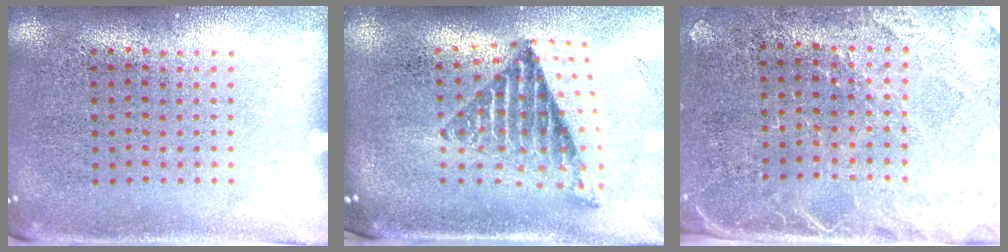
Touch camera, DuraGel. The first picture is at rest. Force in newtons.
{"total": 1.3, "press": 1.1, "slide": 0.7}
{"total": 3.1, "press": 2.8, "slide": 1.5}